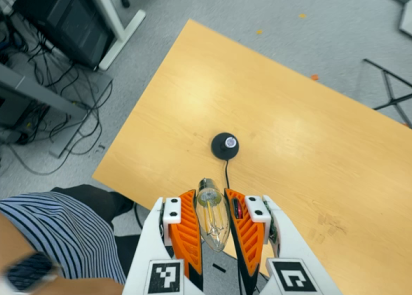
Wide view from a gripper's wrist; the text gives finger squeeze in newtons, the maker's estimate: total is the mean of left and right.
{"total": 22.8, "left": 24.2, "right": 21.4}